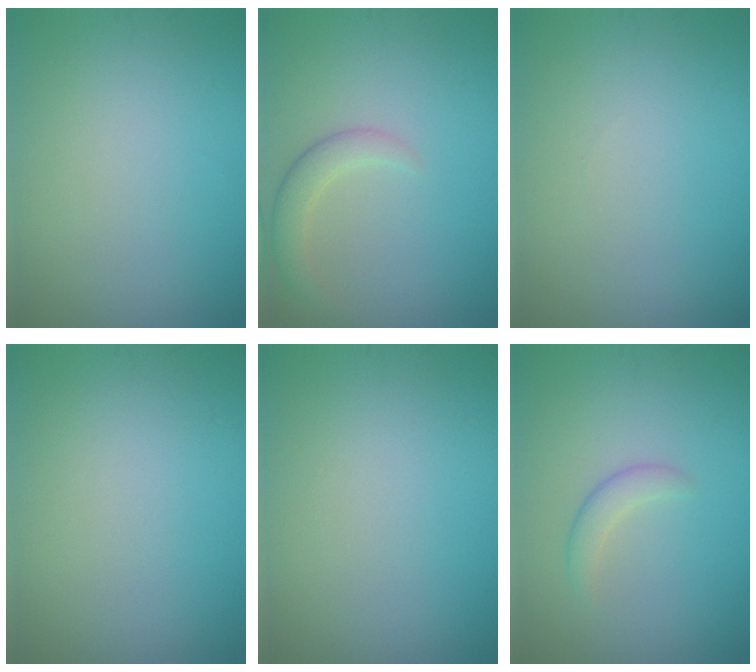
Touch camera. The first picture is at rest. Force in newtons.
{"total": 2.4, "press": 2.4, "slide": 0.3}
{"total": 0.0}
{"total": 0.0}
{"total": 0.0}
{"total": 1.5, "press": 1.5, "slide": 0.0}